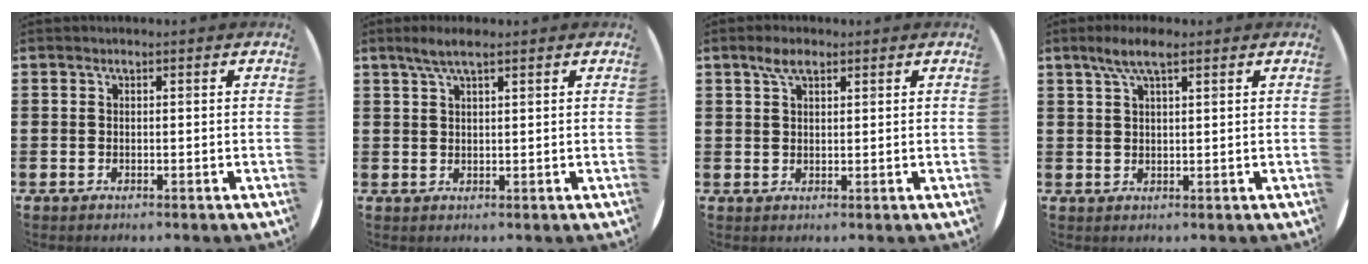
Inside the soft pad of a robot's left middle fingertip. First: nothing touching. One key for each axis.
{"total": 3.1, "fx": 2.2, "fy": 0.5, "fz": 2.1, "tx": -0.045, "ty": 0.006, "tz": 0.038}
{"total": 3.3, "fx": 2.2, "fy": 1.4, "fz": 1.9, "tx": -0.033, "ty": 0.004, "tz": 0.038}
{"total": 4.6, "fx": 2.9, "fy": 1.1, "fz": 3.4, "tx": -0.074, "ty": 0.009, "tz": 0.050}